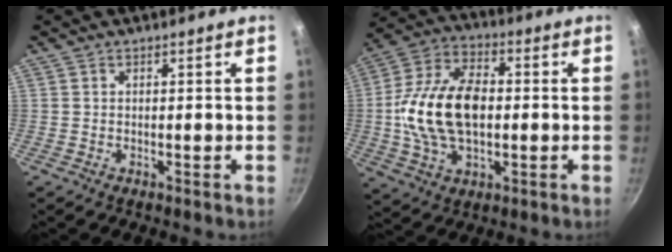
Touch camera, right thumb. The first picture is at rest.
{"total": 17.7, "force": [-0.3, 10.8, 14.0], "torque": [-0.245, 0.025, -0.014]}